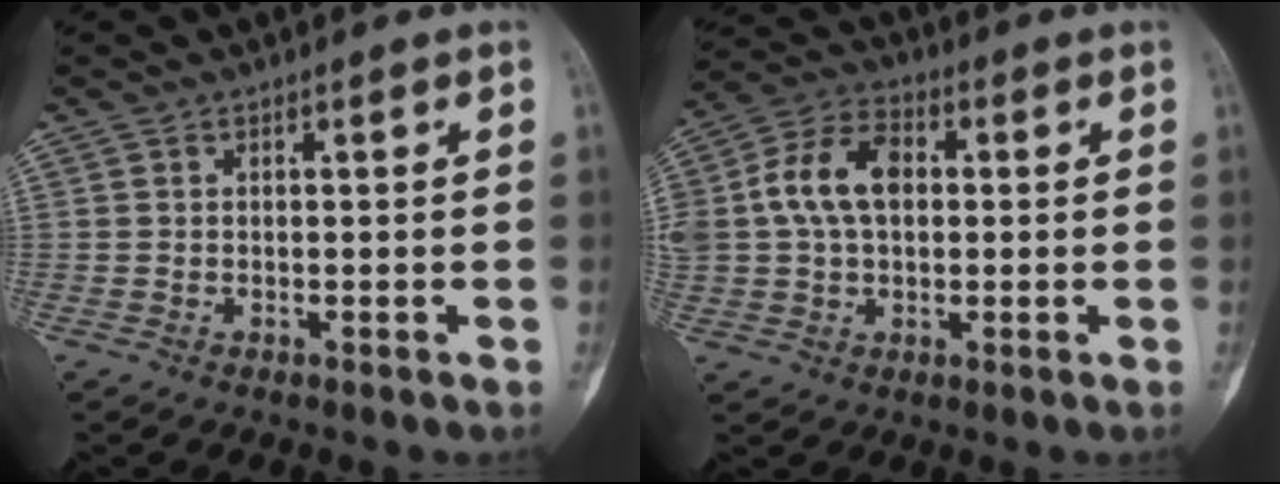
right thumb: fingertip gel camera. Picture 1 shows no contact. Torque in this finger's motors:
{"motor_torque": [1.56, 1.73, 1.42, -0.40, 0.29]}